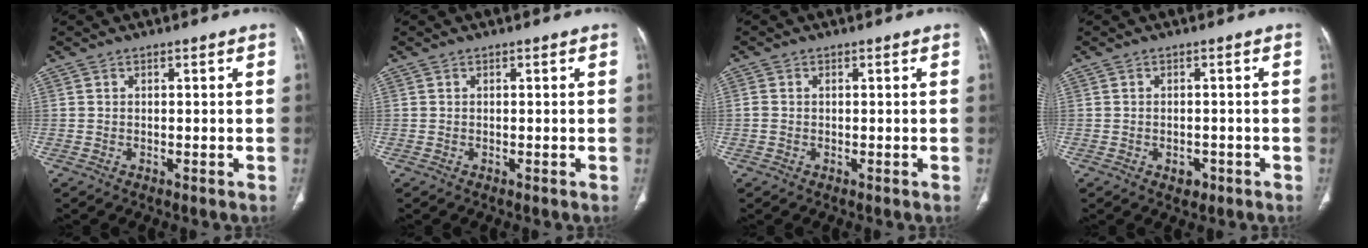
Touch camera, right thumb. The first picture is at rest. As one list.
[{"total": 0.0}, {"total": 1.0, "force": [-0.1, 0.7, 0.7], "torque": [-0.020, 0.004, 0.001]}, {"total": 2.2, "force": [-1.0, 1.6, 1.1], "torque": [-0.007, 0.004, -0.008]}]